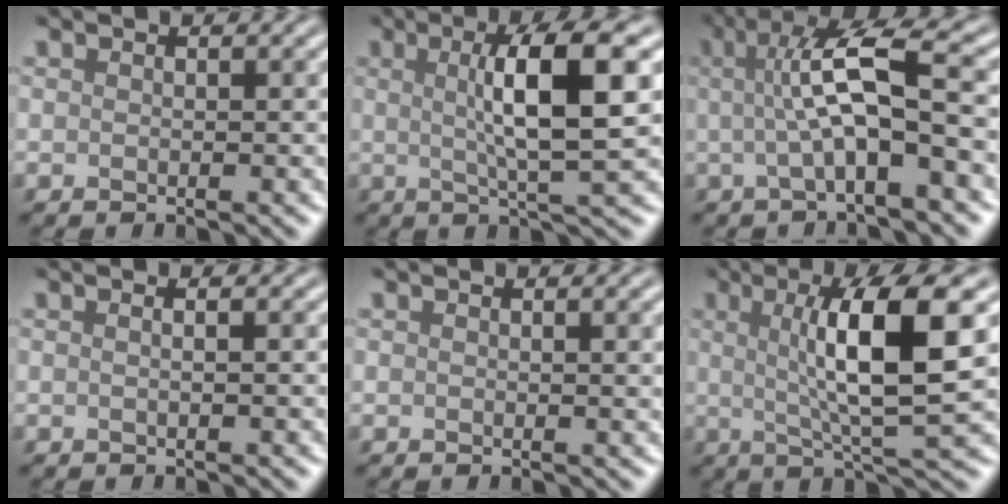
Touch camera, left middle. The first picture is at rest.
{"total": 7.9, "force": [1.4, 1.6, 7.6], "torque": [-0.106, 0.011, 0.020]}
{"total": 7.3, "force": [0.5, 1.7, 7.1], "torque": [-0.116, 0.012, 0.003]}
{"total": 1.5, "force": [0.3, 0.7, 1.2], "torque": [-0.004, -0.005, -0.013]}
{"total": 1.5, "force": [0.4, 0.4, 1.4], "torque": [-0.013, 0.004, 0.004]}
{"total": 8.8, "force": [1.6, 1.7, 8.5], "torque": [-0.119, -0.001, 0.028]}